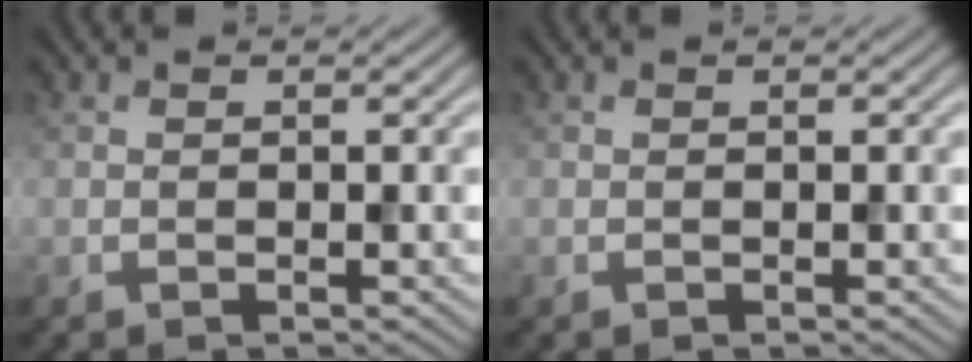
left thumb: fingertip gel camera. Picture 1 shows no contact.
{"total": 0.0}